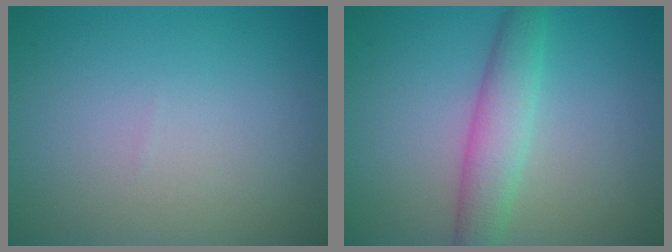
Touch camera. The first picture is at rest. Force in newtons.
{"total": 3.8, "press": 3.8, "slide": 0.2}